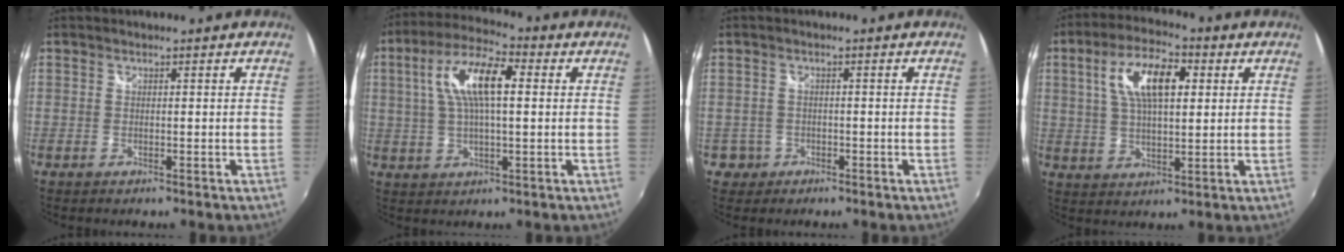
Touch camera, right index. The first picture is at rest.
{"total": 11.7, "force": [2.6, 4.0, 10.7], "torque": [-0.204, 0.022, 0.043]}
{"total": 2.7, "force": [-0.8, 2.5, 0.0], "torque": [-0.006, 0.008, -0.012]}
{"total": 11.6, "force": [3.5, 4.9, 9.9], "torque": [-0.184, 0.021, 0.061]}